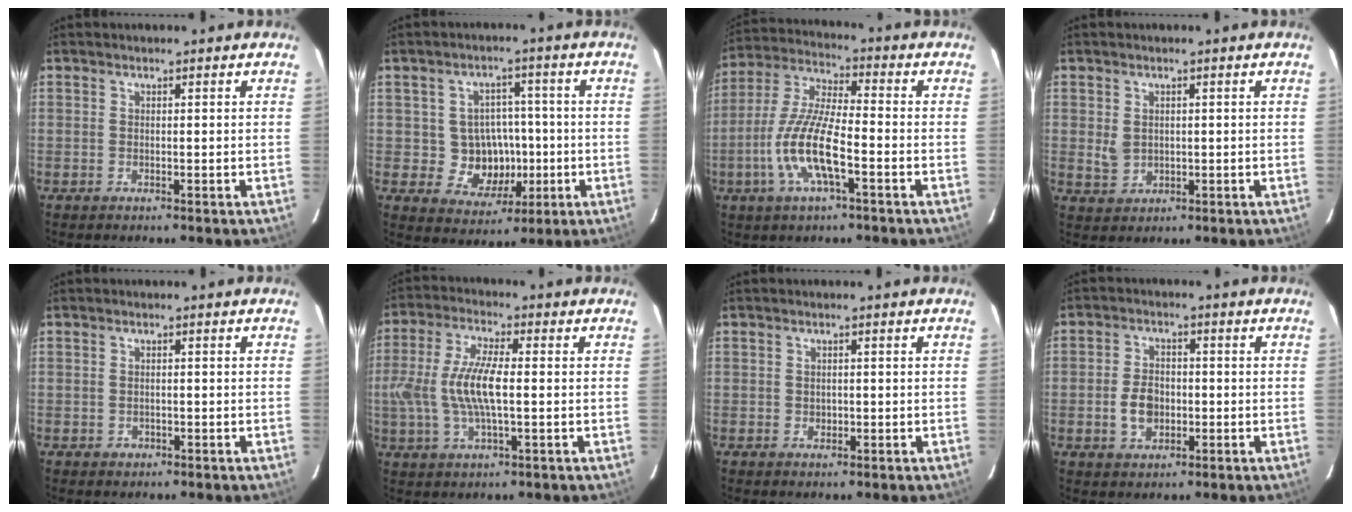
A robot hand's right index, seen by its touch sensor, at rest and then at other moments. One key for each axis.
{"total": 8.6, "fx": -1.2, "fy": 7.9, "fz": 3.1, "tx": -0.070, "ty": 0.014, "tz": -0.003}
{"total": 12.9, "fx": -4.7, "fy": 3.2, "fz": 11.6, "tx": -0.246, "ty": -0.006, "tz": -0.091}
{"total": 3.4, "fx": 0.3, "fy": 2.9, "fz": 1.7, "tx": -0.031, "ty": -0.002, "tz": 0.013}
{"total": 1.2, "fx": -0.6, "fy": 0.9, "fz": 0.2, "tx": -0.002, "ty": 0.001, "tz": -0.005}
{"total": 11.1, "fx": -0.6, "fy": 3.4, "fz": 10.5, "tx": -0.217, "ty": 0.001, "tz": -0.011}
{"total": 1.3, "fx": -0.2, "fy": 1.2, "fz": 0.3, "tx": -0.003, "ty": 0.000, "tz": 0.000}
{"total": 5.7, "fx": -1.3, "fy": 4.1, "fz": 3.8, "tx": -0.077, "ty": 0.007, "tz": -0.017}